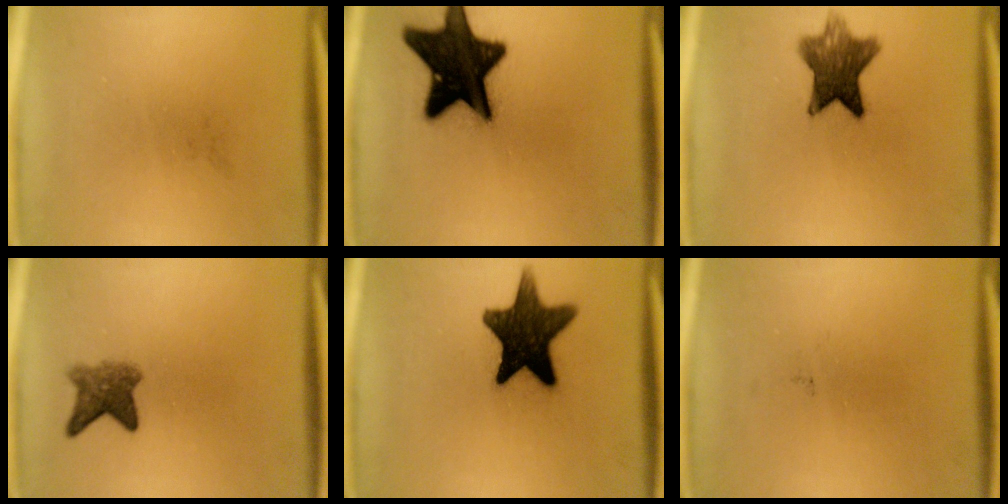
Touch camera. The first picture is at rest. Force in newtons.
{"total": 20.0}
{"total": 9.1}
{"total": 4.1}
{"total": 15.5}
{"total": 0.0}